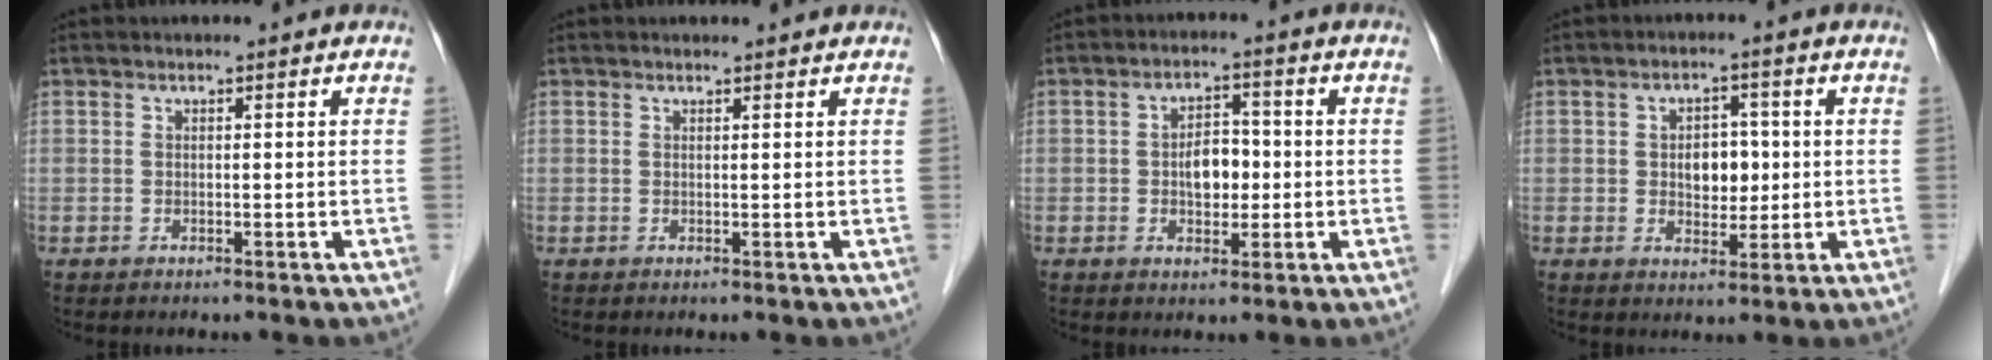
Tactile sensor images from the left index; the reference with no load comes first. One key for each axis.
{"total": 1.4, "fx": 1.4, "fy": 0.2, "fz": 0.1, "tx": -0.011, "ty": 0.005, "tz": 0.015}
{"total": 4.8, "fx": -0.5, "fy": 3.0, "fz": 3.8, "tx": -0.063, "ty": 0.010, "tz": -0.008}
{"total": 4.8, "fx": 0.2, "fy": 3.3, "fz": 3.5, "tx": -0.052, "ty": 0.009, "tz": 0.007}